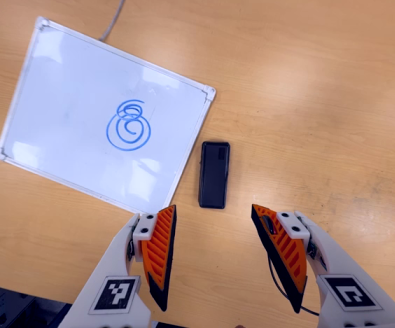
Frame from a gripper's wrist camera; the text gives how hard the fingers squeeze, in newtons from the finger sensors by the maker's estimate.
{"total": 0.0}